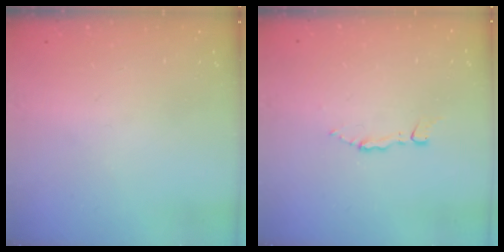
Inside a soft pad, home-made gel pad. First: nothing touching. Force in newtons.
{"total": 2.8, "press": 2.8, "slide": 0.4}